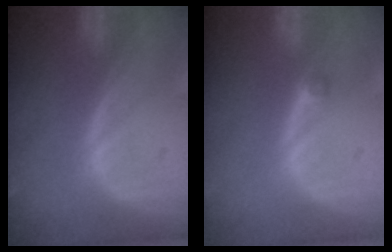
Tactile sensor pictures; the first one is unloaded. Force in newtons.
{"total": 1.1, "press": 1.0, "slide": 0.6}